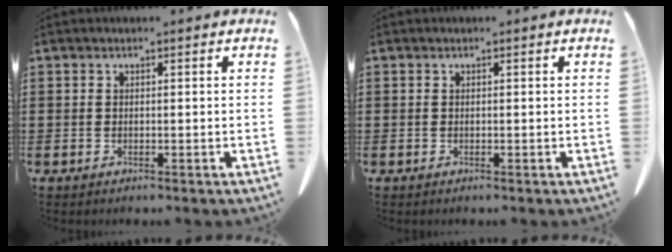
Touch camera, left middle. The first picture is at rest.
{"total": 0.0}